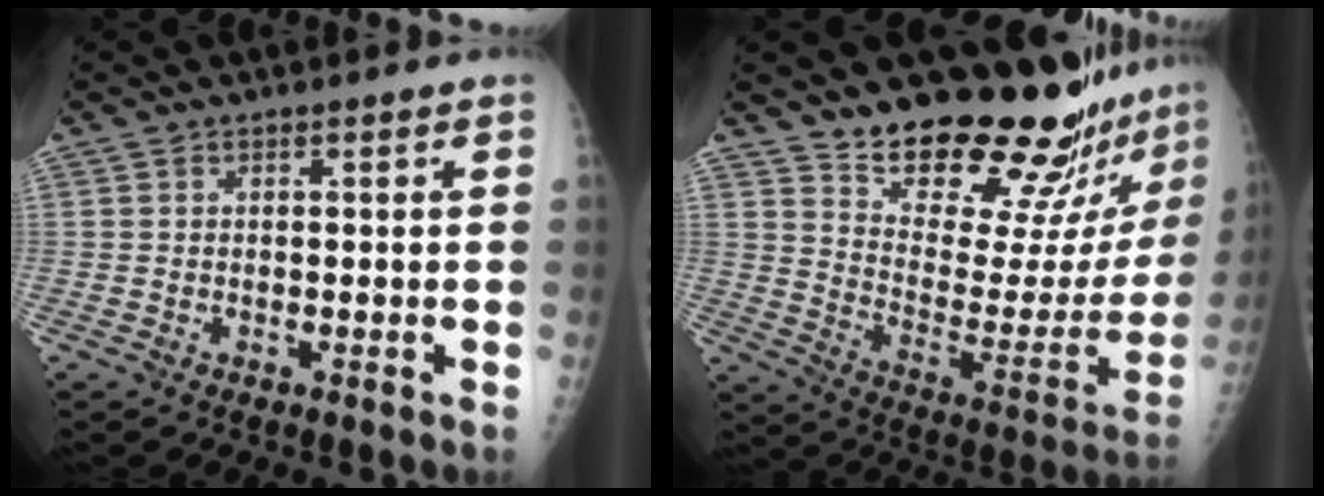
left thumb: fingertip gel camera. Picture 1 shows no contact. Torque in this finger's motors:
{"motor_torque": [0.48, 0.46, 0.85, -1.92, 0.10]}